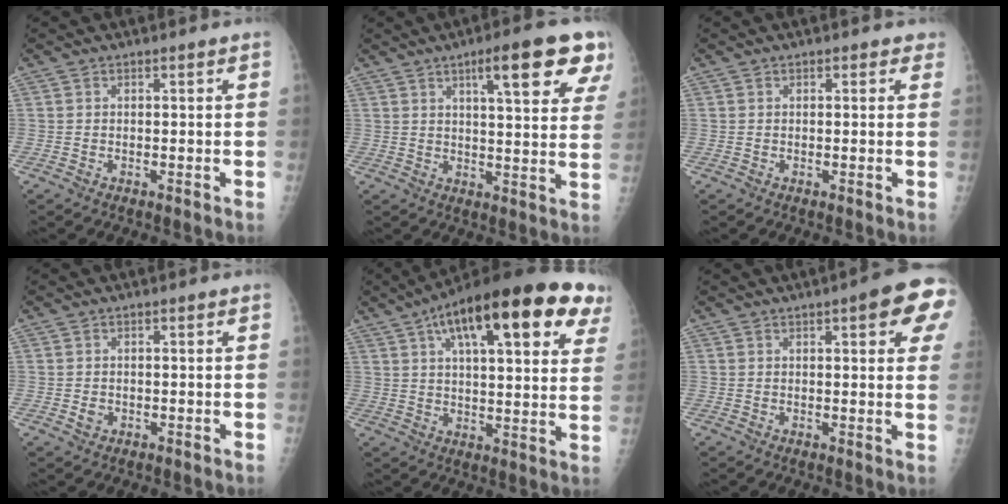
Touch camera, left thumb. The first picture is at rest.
{"total": 14.3, "force": [7.4, 3.0, 11.8], "torque": [-0.135, -0.023, 0.098]}
{"total": 1.4, "force": [0.8, 0.9, 0.6], "torque": [0.010, 0.000, 0.004]}
{"total": 1.3, "force": [-0.3, 1.1, 0.6], "torque": [-0.004, 0.002, -0.002]}
{"total": 26.5, "force": [13.1, 8.7, 21.4], "torque": [-0.299, 0.007, 0.186]}
{"total": 10.0, "force": [4.1, 2.6, 8.7], "torque": [-0.079, -0.005, 0.042]}